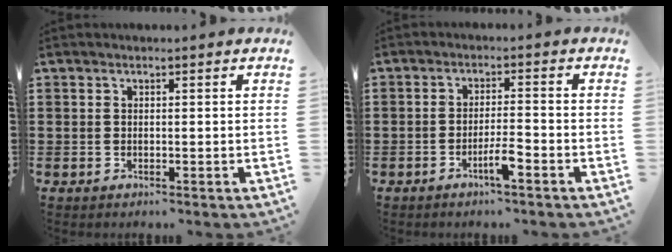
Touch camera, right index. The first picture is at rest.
{"total": 3.8, "force": [-2.2, 0.4, 3.0], "torque": [-0.058, 0.001, -0.042]}